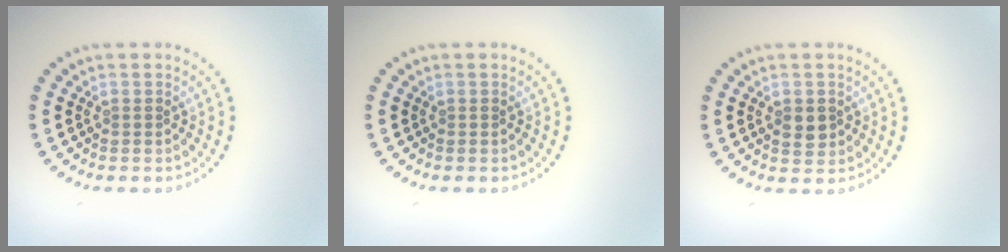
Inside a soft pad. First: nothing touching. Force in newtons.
{"total": 0.0}
{"total": 1.9, "press": 1.8, "slide": 0.2}